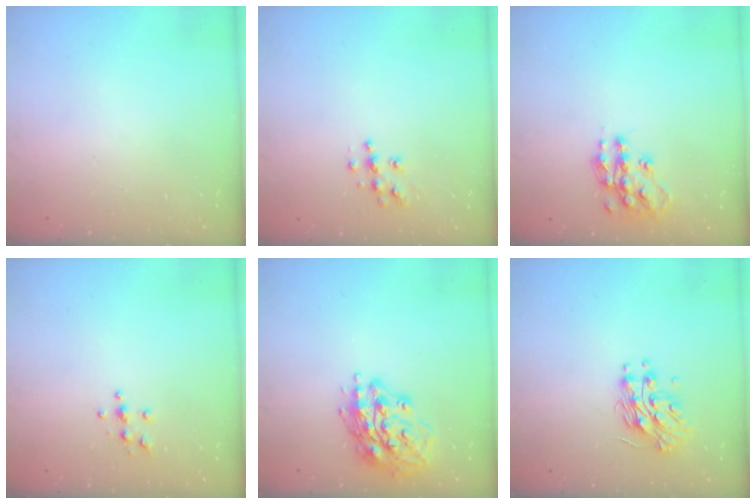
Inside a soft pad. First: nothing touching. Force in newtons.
{"total": 7.6, "press": 7.6, "slide": 0.4}
{"total": 13.2, "press": 13.1, "slide": 0.9}
{"total": 3.8, "press": 3.8, "slide": 0.4}
{"total": 16.0, "press": 16.0, "slide": 1.4}
{"total": 11.6, "press": 11.6, "slide": 0.0}